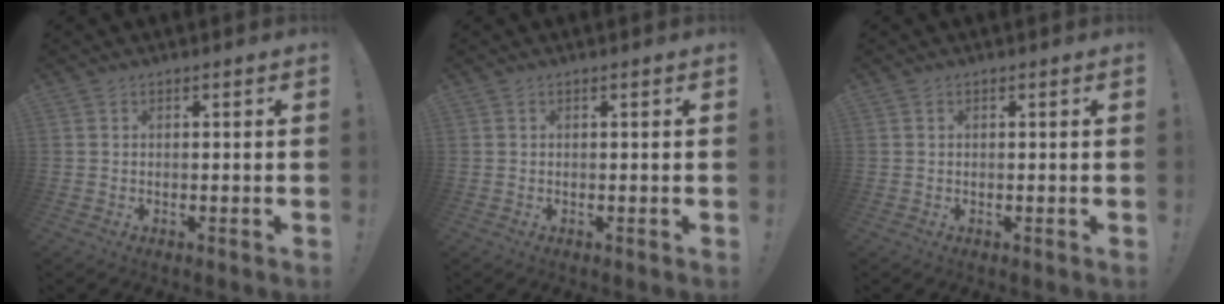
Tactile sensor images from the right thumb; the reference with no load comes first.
{"total": 0.0}
{"total": 0.0}